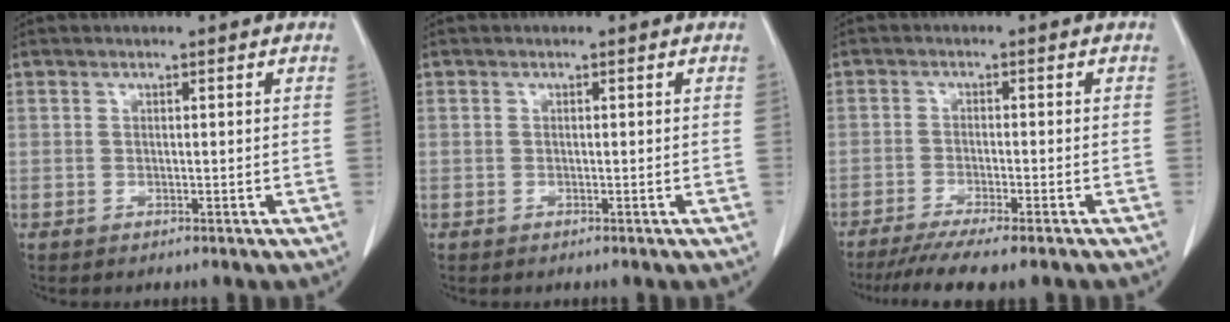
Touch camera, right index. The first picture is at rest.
{"total": 0.0}
{"total": 9.3, "force": [-7.7, 0.5, 5.2], "torque": [-0.077, -0.021, -0.119]}